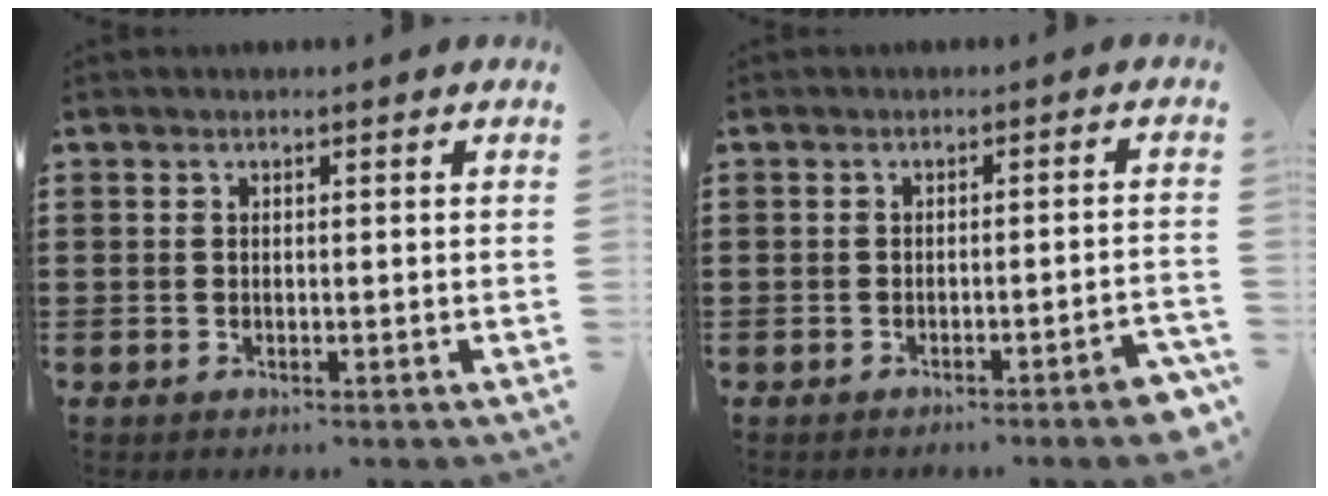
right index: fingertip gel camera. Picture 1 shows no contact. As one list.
[{"total": 3.0, "force": [-2.3, 0.0, 1.9], "torque": [-0.029, -0.007, -0.041]}]